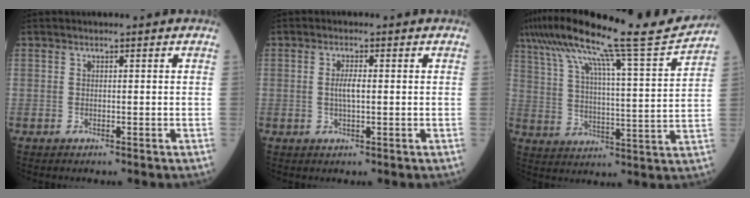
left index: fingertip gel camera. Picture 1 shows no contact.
{"total": 2.4, "force": [0.0, 0.5, 2.4], "torque": [-0.049, -0.002, 0.000]}
{"total": 21.1, "force": [18.1, -1.3, 10.8], "torque": [-0.197, -0.010, 0.272]}